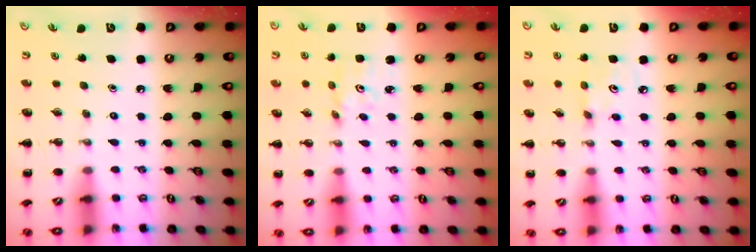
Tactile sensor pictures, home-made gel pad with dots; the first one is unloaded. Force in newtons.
{"total": 1.9, "press": 1.9, "slide": 0.5}
{"total": 3.5, "press": 3.4, "slide": 1.0}